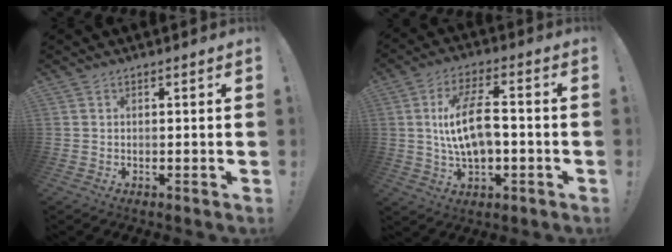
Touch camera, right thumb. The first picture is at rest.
{"total": 13.1, "force": [0.1, 6.3, 11.5], "torque": [-0.204, 0.004, 0.000]}